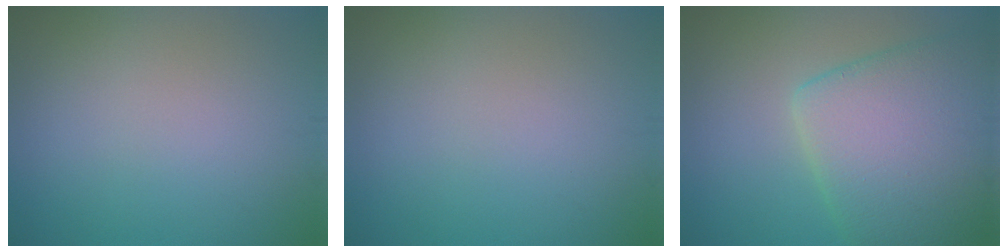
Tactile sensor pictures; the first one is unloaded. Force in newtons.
{"total": 0.0}
{"total": 8.9, "press": 8.9, "slide": 0.4}